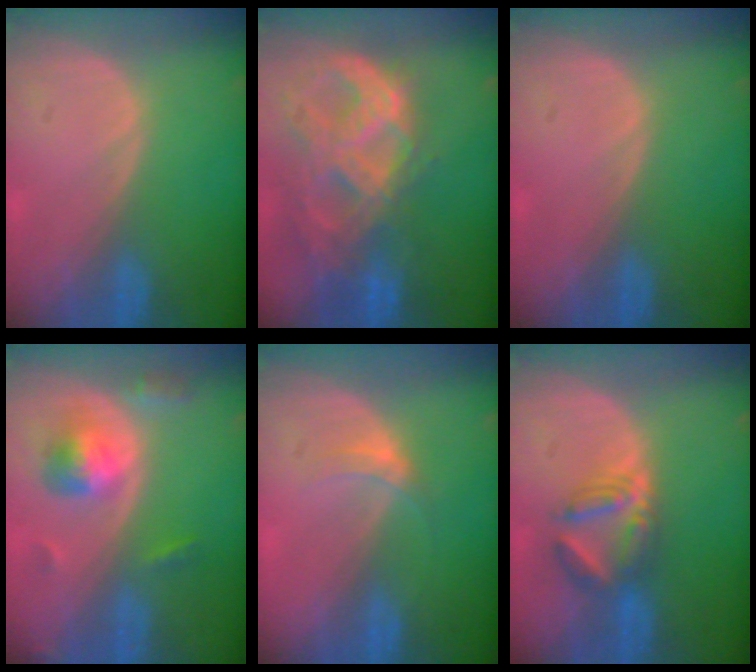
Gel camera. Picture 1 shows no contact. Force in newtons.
{"total": 11.4, "press": 9.7, "slide": 6.1}
{"total": 0.0}
{"total": 5.5, "press": 5.3, "slide": 1.7}
{"total": 2.6, "press": 2.2, "slide": 1.4}
{"total": 5.8, "press": 5.7, "slide": 1.2}